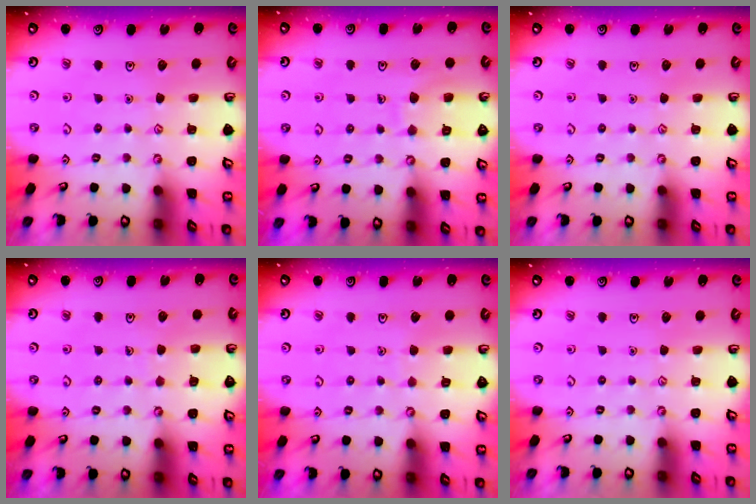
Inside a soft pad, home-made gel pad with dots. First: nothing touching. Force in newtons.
{"total": 7.9, "press": 7.8, "slide": 0.6}
{"total": 0.0}
{"total": 4.1, "press": 4.0, "slide": 0.4}
{"total": 2.7, "press": 2.7, "slide": 0.2}
{"total": 0.0}